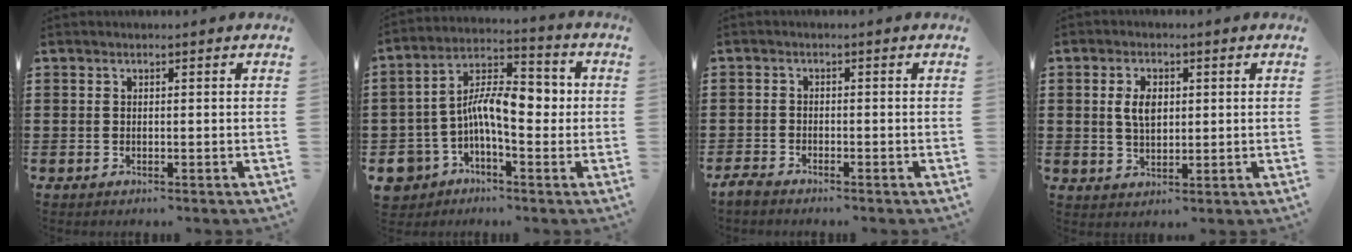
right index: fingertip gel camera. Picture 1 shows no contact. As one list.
[{"total": 11.5, "force": [-0.4, 6.4, 9.5], "torque": [-0.181, 0.008, -0.007]}, {"total": 1.5, "force": [-1.4, 0.3, 0.3], "torque": [-0.018, 0.000, -0.032]}, {"total": 4.0, "force": [0.8, 2.3, 3.2], "torque": [-0.059, 0.007, 0.010]}]